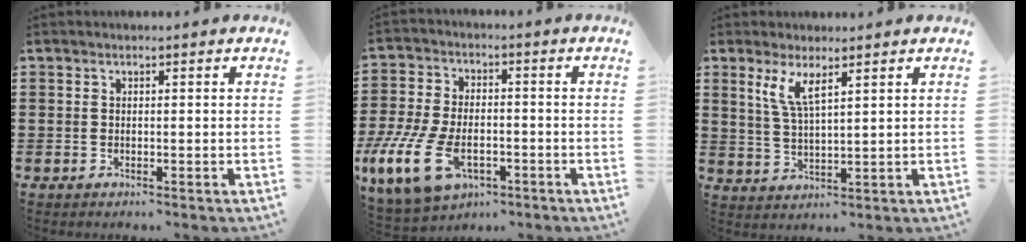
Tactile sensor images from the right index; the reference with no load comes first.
{"total": 9.6, "force": [-3.6, 4.9, 7.5], "torque": [-0.184, -0.008, -0.067]}
{"total": 4.4, "force": [2.6, 0.9, 3.4], "torque": [-0.075, 0.002, 0.046]}